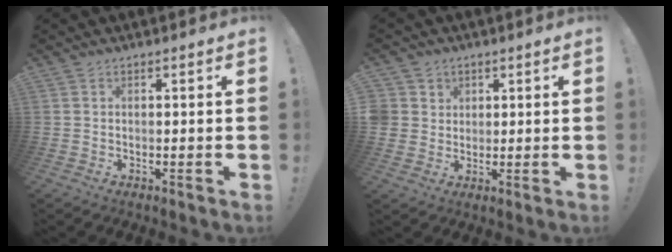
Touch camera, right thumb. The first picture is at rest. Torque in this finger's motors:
{"motor_torque": [0.06, 0.08, 0.20, 0.23, 0.25]}